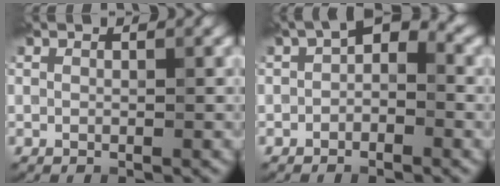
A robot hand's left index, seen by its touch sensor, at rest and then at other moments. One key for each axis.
{"total": 2.7, "fx": -0.6, "fy": 1.5, "fz": 2.1, "tx": -0.029, "ty": 0.012, "tz": -0.021}